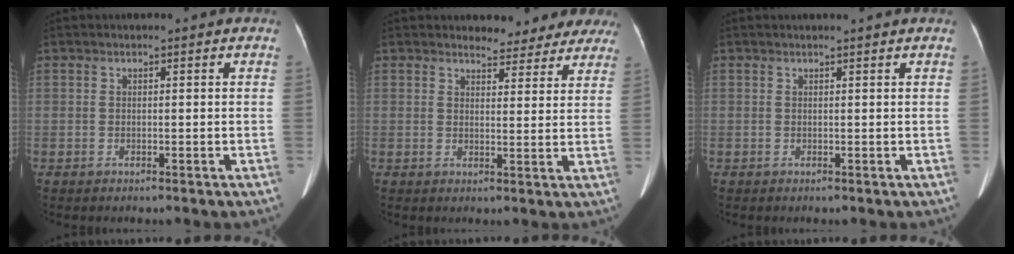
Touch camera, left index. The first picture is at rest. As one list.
[{"total": 7.8, "force": [7.2, 2.9, 0.7], "torque": [0.017, -0.003, 0.067]}, {"total": 1.0, "force": [0.9, -0.2, 0.4], "torque": [-0.008, 0.008, 0.016]}]